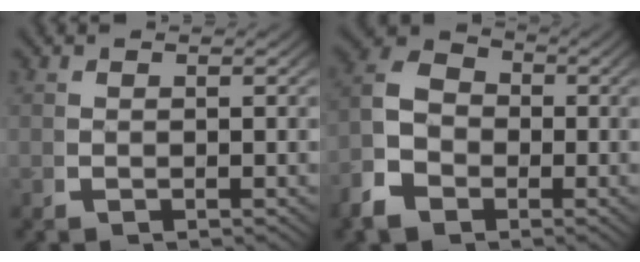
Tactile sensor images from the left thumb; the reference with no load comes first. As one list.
[{"total": 8.3, "force": [-0.5, 7.0, 4.5], "torque": [-0.077, -0.004, -0.021]}]